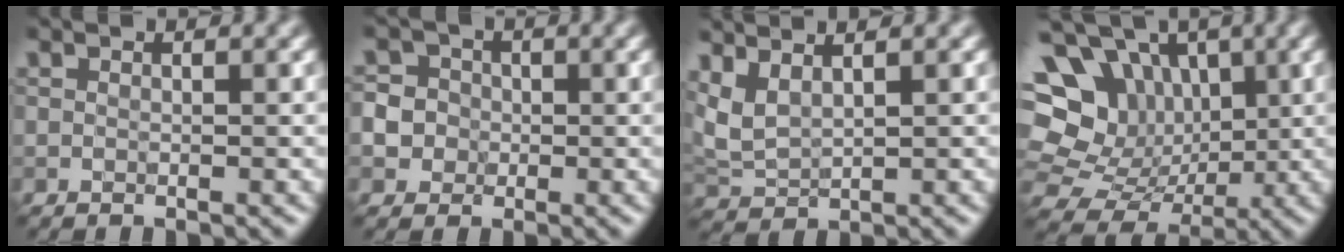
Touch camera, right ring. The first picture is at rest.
{"total": 6.5, "force": [-0.5, 6.1, 2.0], "torque": [-0.034, 0.022, -0.030]}
{"total": 3.1, "force": [1.9, 1.1, 2.1], "torque": [-0.061, 0.007, 0.046]}
{"total": 14.3, "force": [3.3, 12.2, 6.6], "torque": [-0.158, 0.035, 0.042]}